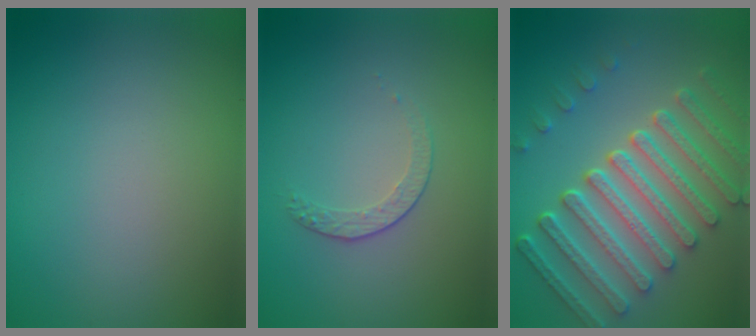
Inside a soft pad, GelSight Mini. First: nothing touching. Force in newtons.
{"total": 1.5, "press": 0.9, "slide": 1.2}
{"total": 8.1, "press": 6.1, "slide": 5.3}